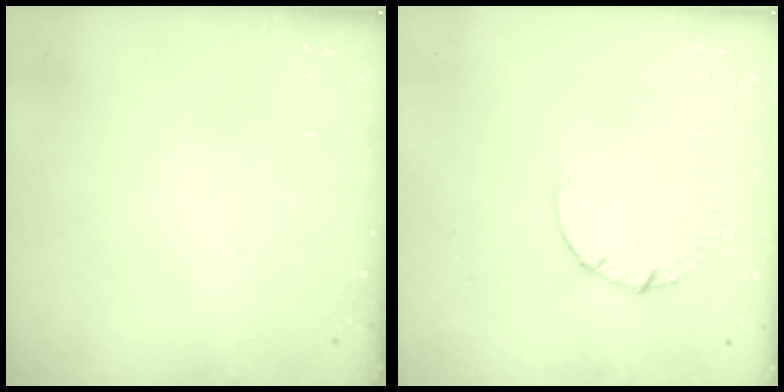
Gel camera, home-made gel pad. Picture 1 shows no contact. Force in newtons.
{"total": 1.9, "press": 1.9, "slide": 0.3}